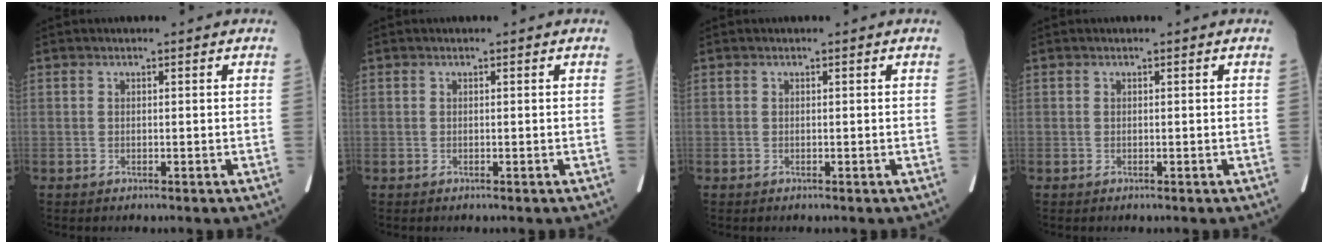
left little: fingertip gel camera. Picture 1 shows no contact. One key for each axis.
{"total": 0.0}
{"total": 0.0}
{"total": 0.0}